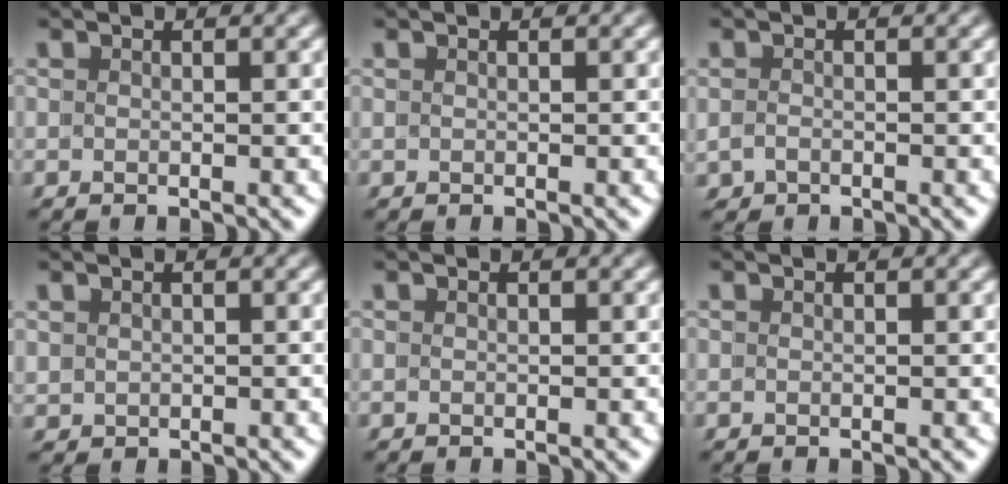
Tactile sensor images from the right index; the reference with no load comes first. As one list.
[{"total": 0.0}, {"total": 1.3, "force": [-1.0, 0.7, 0.0], "torque": [-0.009, -0.008, -0.012]}, {"total": 0.6, "force": [0.3, 0.5, 0.1], "torque": [-0.004, -0.008, 0.016]}, {"total": 0.0}, {"total": 0.0}]